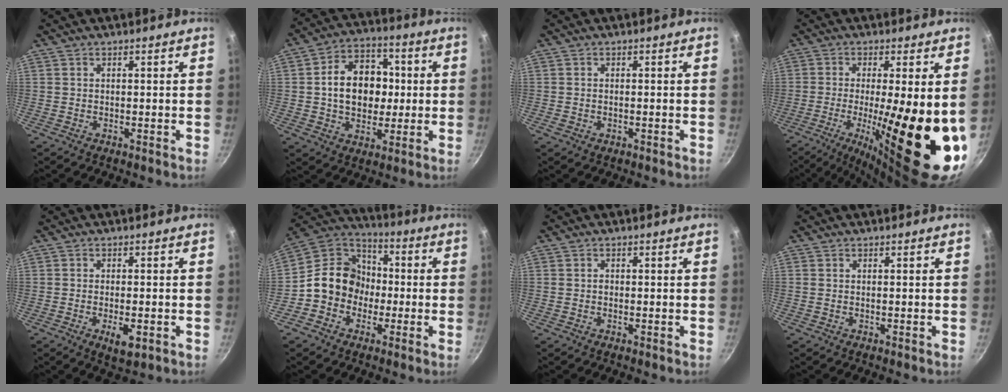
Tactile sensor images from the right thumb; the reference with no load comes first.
{"total": 14.5, "force": [0.8, 11.0, 9.4], "torque": [-0.111, 0.022, 0.007]}
{"total": 0.8, "force": [-0.3, 0.5, 0.6], "torque": [-0.008, 0.003, -0.006]}
{"total": 21.8, "force": [-3.2, 5.2, 20.9], "torque": [-0.305, -0.030, -0.041]}
{"total": 4.5, "force": [-1.6, 1.7, 3.9], "torque": [-0.060, 0.002, -0.021]}
{"total": 13.0, "force": [-1.9, 11.4, 6.0], "torque": [-0.054, 0.047, -0.055]}
{"total": 0.6, "force": [-0.1, 0.5, 0.3], "torque": [-0.004, 0.004, -0.002]}
{"total": 0.0}